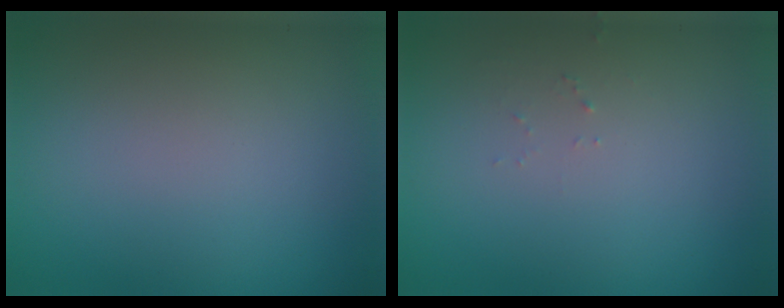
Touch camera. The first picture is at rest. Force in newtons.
{"total": 0.7, "press": 0.7, "slide": 0.1}